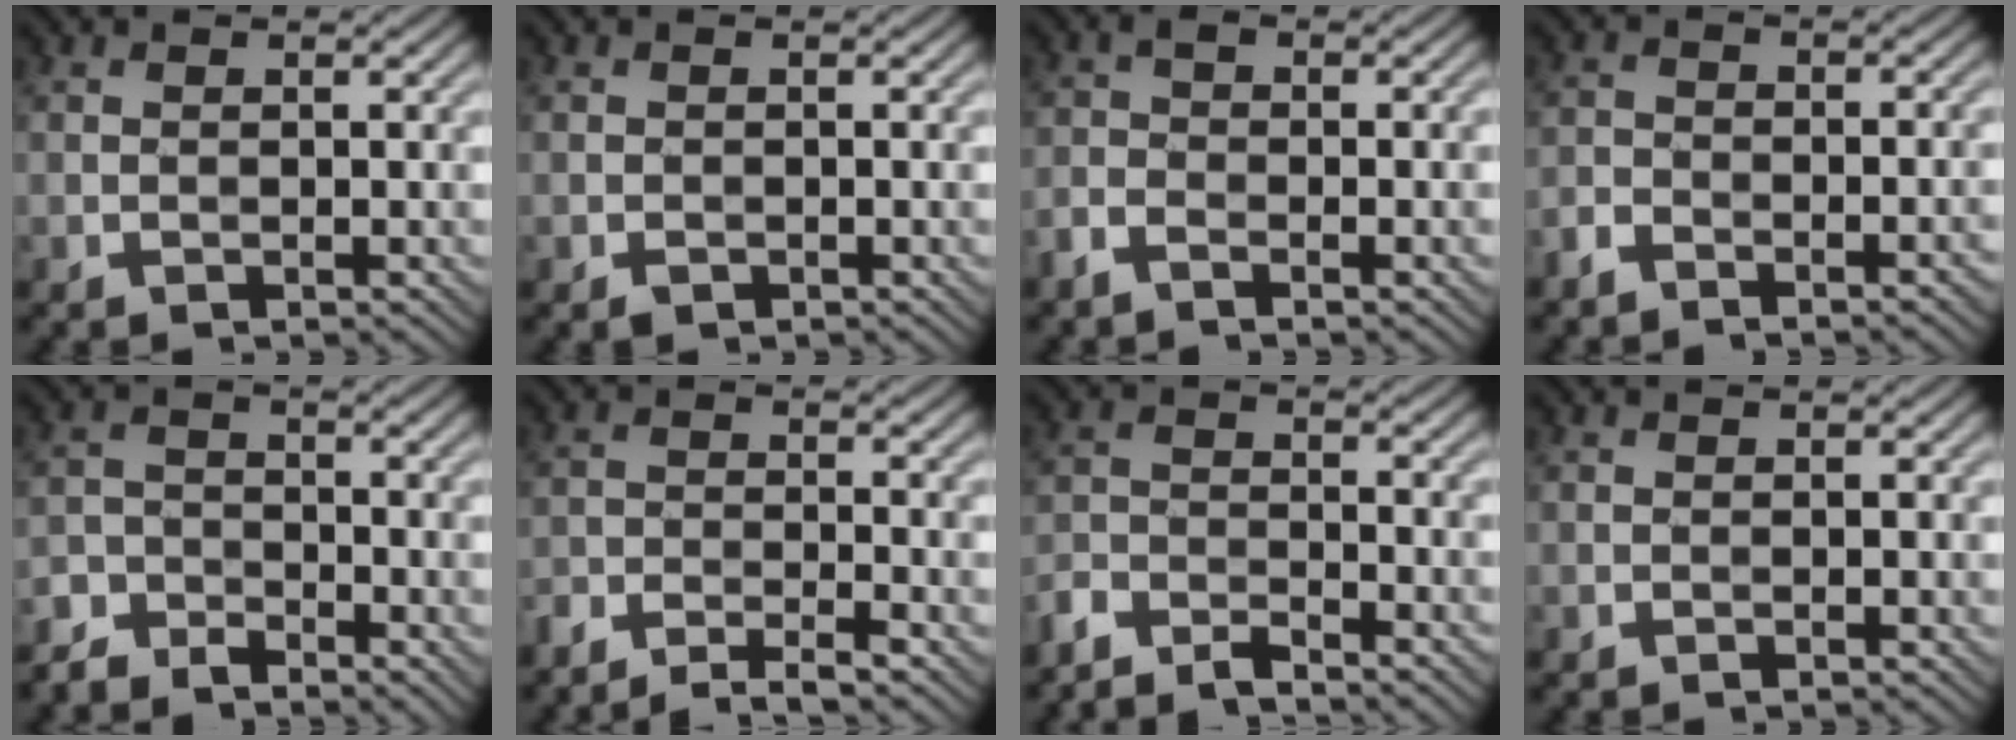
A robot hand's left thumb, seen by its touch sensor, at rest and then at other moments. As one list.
[{"total": 0.7, "force": [-0.5, 0.5, 0.3], "torque": [-0.004, -0.004, -0.008]}, {"total": 3.4, "force": [-2.1, 1.0, 2.5], "torque": [-0.053, -0.004, -0.051]}, {"total": 3.6, "force": [-3.1, 0.9, 1.7], "torque": [-0.031, -0.003, -0.064]}, {"total": 4.3, "force": [-3.9, 1.5, 1.0], "torque": [-0.018, -0.003, -0.086]}, {"total": 5.2, "force": [-4.6, 0.8, 2.3], "torque": [-0.041, -0.003, -0.087]}, {"total": 5.5, "force": [-5.1, 1.0, 1.8], "torque": [-0.040, -0.006, -0.105]}, {"total": 0.0}]